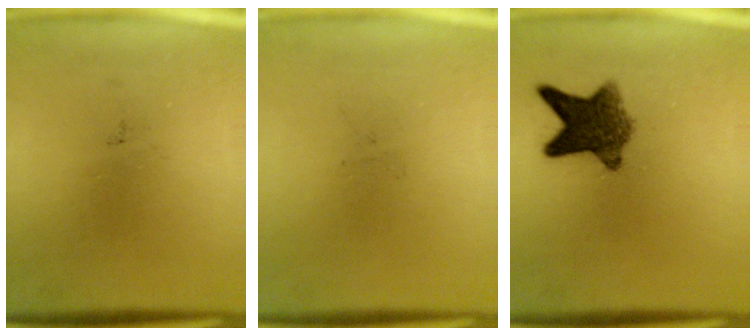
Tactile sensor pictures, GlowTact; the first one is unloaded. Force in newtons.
{"total": 0.0}
{"total": 8.1}